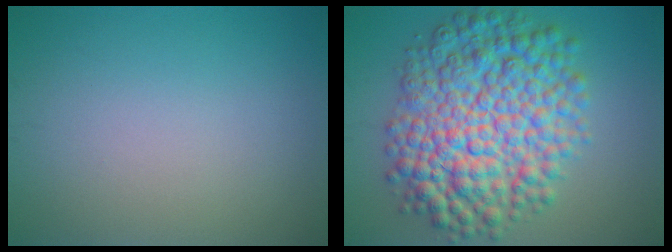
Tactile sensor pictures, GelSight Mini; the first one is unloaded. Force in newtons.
{"total": 11.3, "press": 11.3, "slide": 0.1}